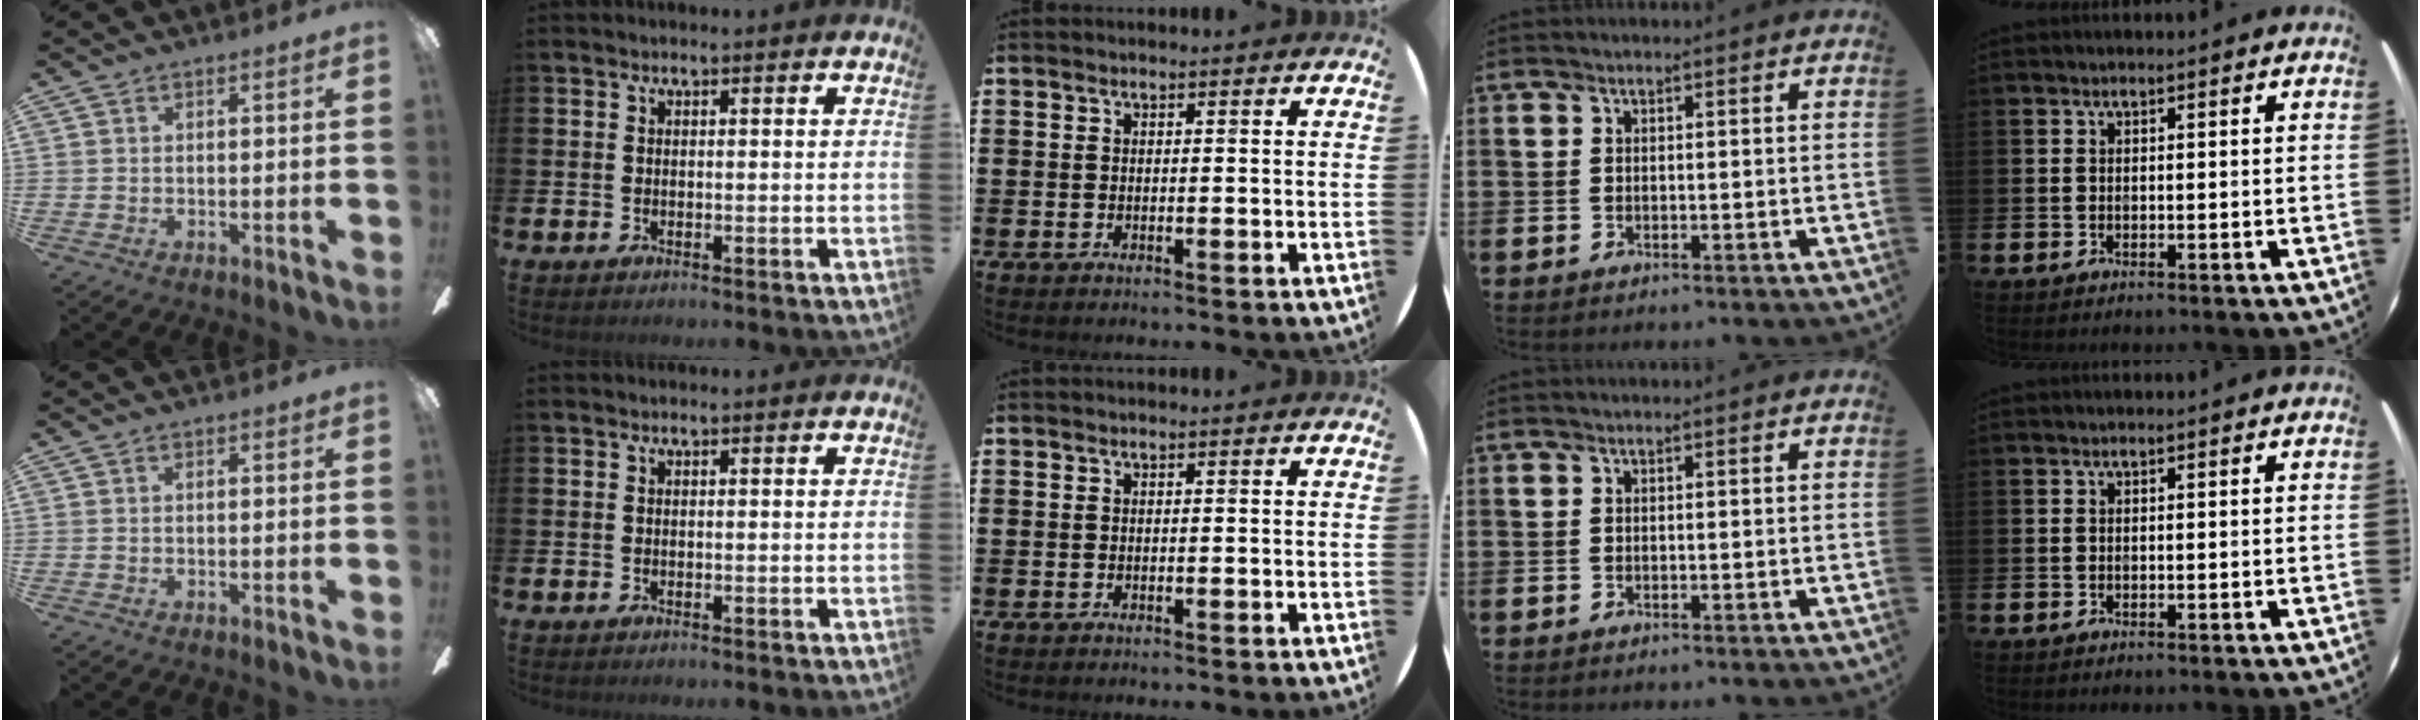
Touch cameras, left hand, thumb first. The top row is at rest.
{}